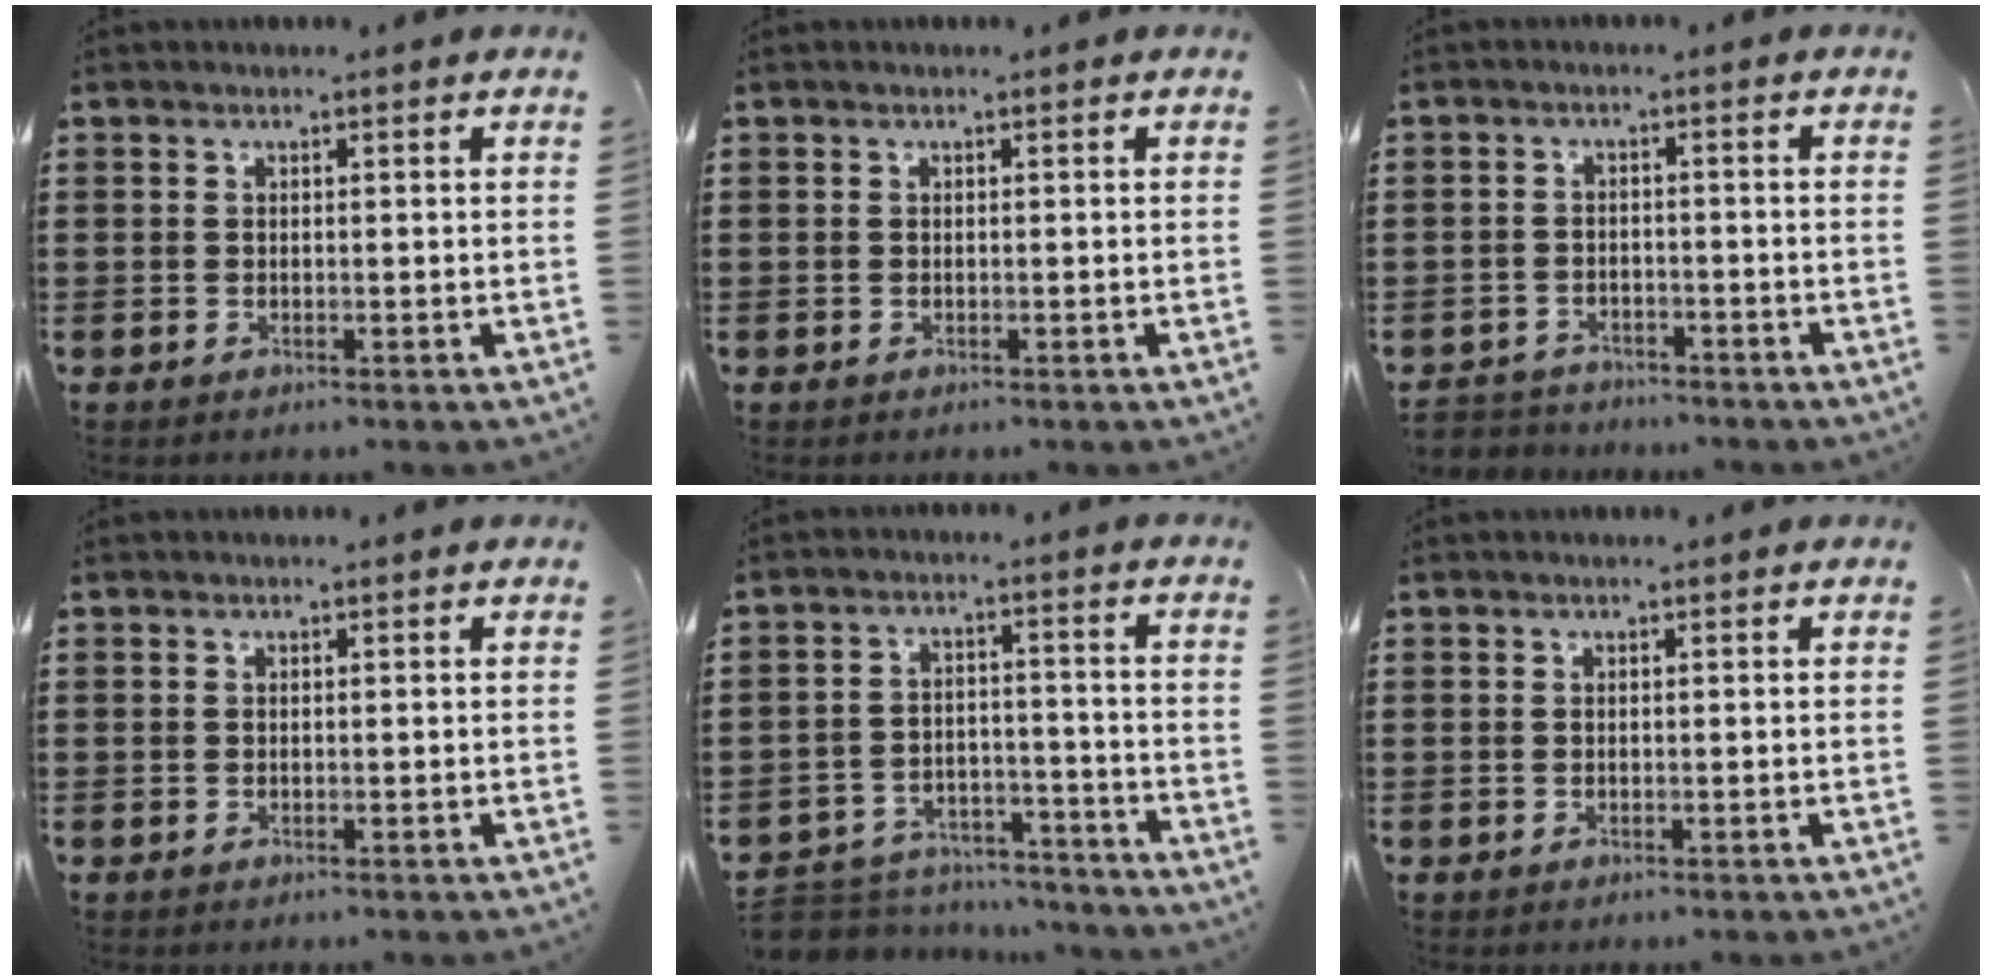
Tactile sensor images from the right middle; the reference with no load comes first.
{"total": 0.0}
{"total": 2.9, "force": [-2.8, 0.6, -0.4], "torque": [-0.002, -0.001, -0.063]}
{"total": 0.0}
{"total": 5.9, "force": [-5.7, 1.3, 0.2], "torque": [-0.017, 0.012, -0.119]}
{"total": 0.0}